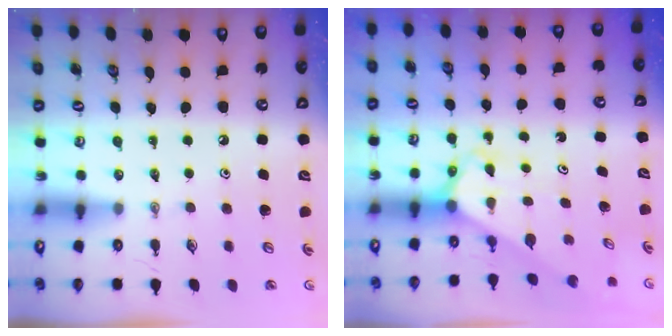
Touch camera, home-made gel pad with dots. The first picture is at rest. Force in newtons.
{"total": 2.6, "press": 2.6, "slide": 0.2}